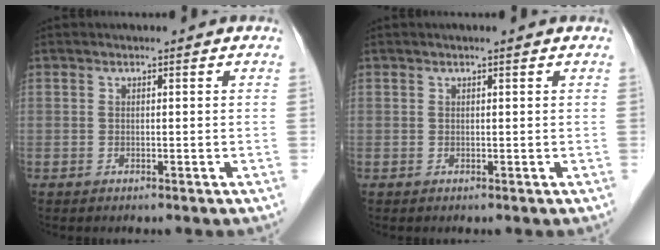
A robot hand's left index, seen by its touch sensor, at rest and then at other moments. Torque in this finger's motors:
{"motor_torque": [0.36, -0.39, 0.10, 0.02]}